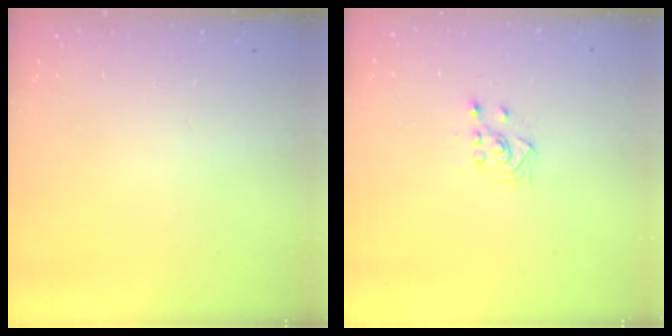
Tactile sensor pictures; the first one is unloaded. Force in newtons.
{"total": 3.1, "press": 3.1, "slide": 0.8}